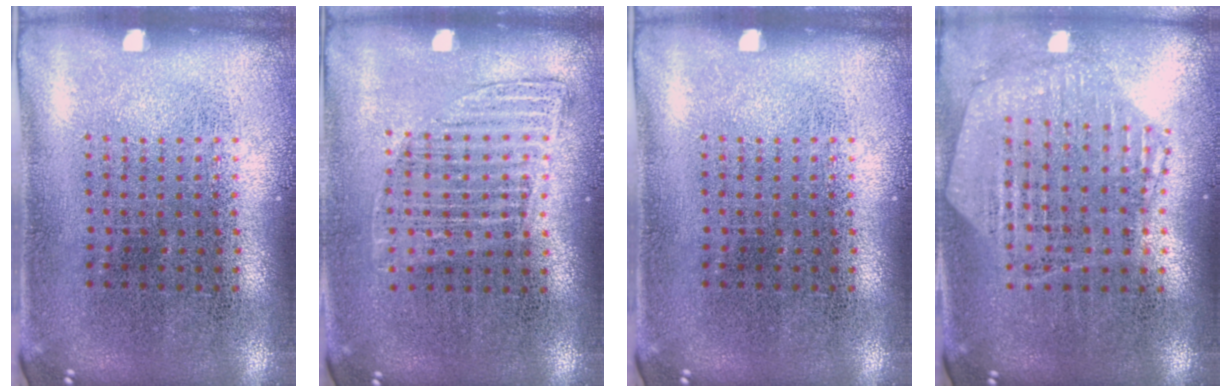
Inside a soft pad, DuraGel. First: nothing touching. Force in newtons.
{"total": 1.1, "press": 1.0, "slide": 0.5}
{"total": 0.0}
{"total": 1.2, "press": 1.2, "slide": 0.2}